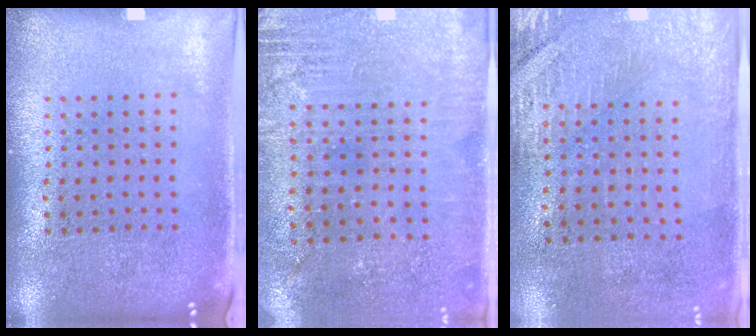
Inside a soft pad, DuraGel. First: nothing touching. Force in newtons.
{"total": 2.8, "press": 2.6, "slide": 1.0}
{"total": 2.8, "press": 2.4, "slide": 1.4}